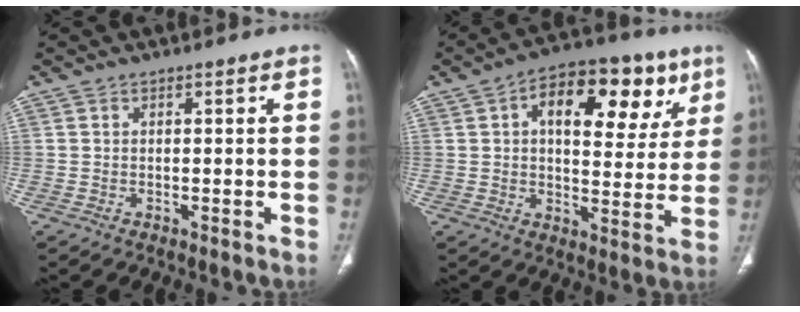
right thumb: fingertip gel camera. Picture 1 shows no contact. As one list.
[{"total": 19.0, "force": [7.4, 10.0, 14.4], "torque": [-0.154, 0.003, 0.102]}]